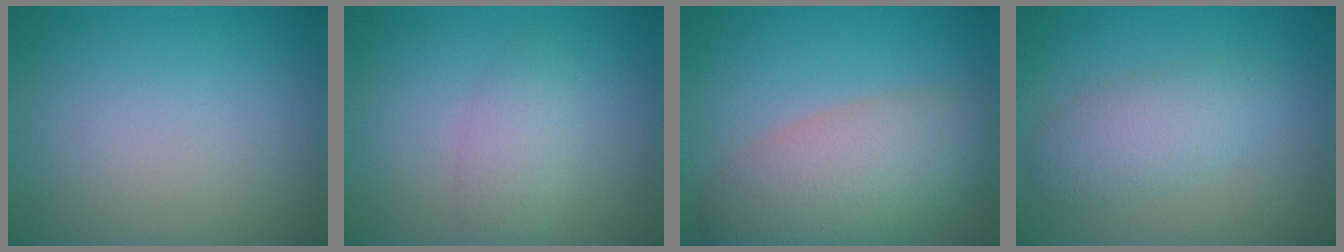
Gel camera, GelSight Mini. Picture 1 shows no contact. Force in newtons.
{"total": 2.5, "press": 2.4, "slide": 0.2}
{"total": 8.0, "press": 8.0, "slide": 0.6}
{"total": 3.6, "press": 3.6, "slide": 0.2}